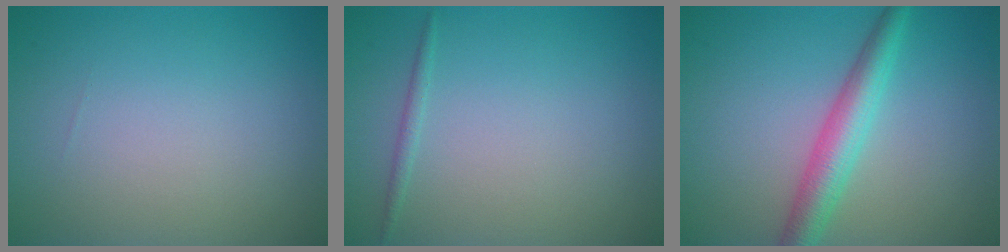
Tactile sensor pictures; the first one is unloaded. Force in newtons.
{"total": 0.7, "press": 0.7, "slide": 0.0}
{"total": 4.0, "press": 4.0, "slide": 0.1}